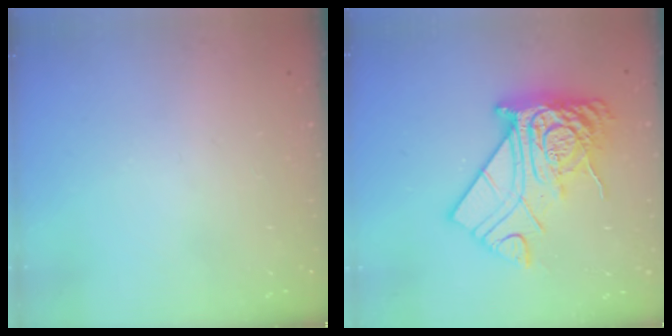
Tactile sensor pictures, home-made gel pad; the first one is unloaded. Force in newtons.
{"total": 18.7, "press": 18.6, "slide": 1.7}